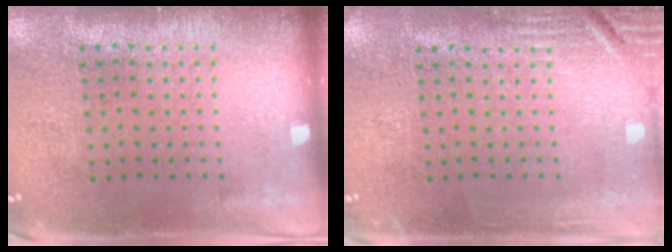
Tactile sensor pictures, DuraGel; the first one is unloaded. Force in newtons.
{"total": 2.9, "press": 2.9, "slide": 0.3}